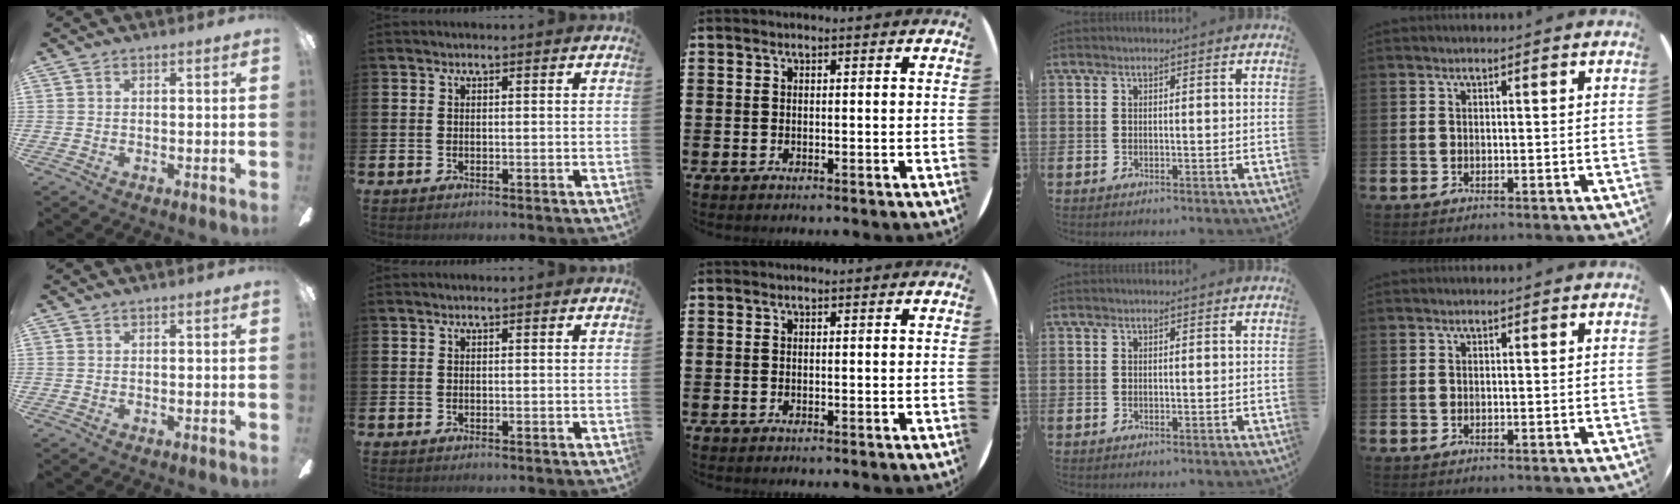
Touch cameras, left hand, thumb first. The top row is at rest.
{}